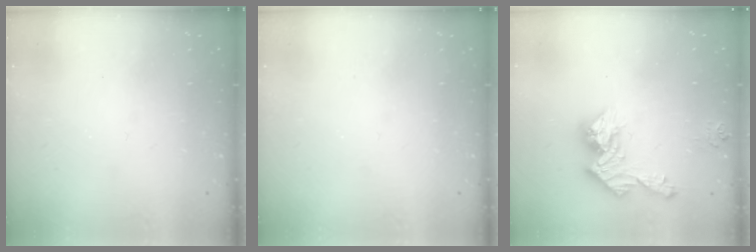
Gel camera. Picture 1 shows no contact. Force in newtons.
{"total": 0.0}
{"total": 12.6, "press": 12.6, "slide": 1.0}